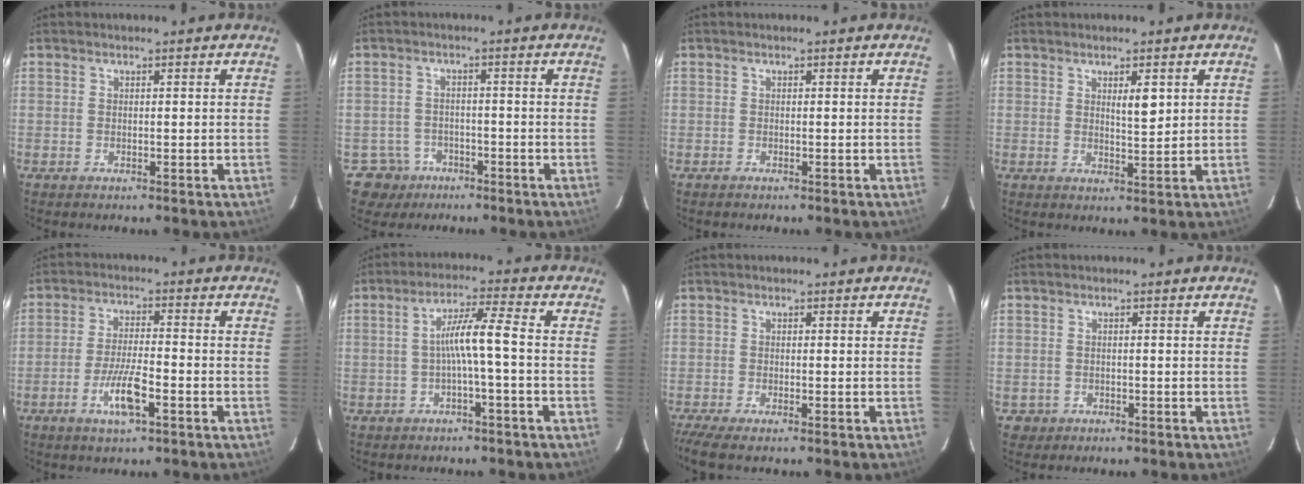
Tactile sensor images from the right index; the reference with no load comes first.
{"total": 5.2, "force": [-2.8, 4.4, -0.7], "torque": [0.012, 0.011, -0.041]}
{"total": 0.0}
{"total": 3.0, "force": [1.2, 0.7, 2.7], "torque": [-0.044, -0.005, 0.020]}
{"total": 6.8, "force": [-3.0, 1.0, 6.0], "torque": [-0.115, -0.006, -0.053]}
{"total": 6.0, "force": [-0.6, -0.2, 6.0], "torque": [-0.109, 0.021, -0.011]}
{"total": 4.5, "force": [-3.3, 0.8, 3.0], "torque": [-0.057, -0.005, -0.060]}
{"total": 2.0, "force": [-0.7, 1.9, -0.2], "torque": [0.002, 0.008, -0.008]}